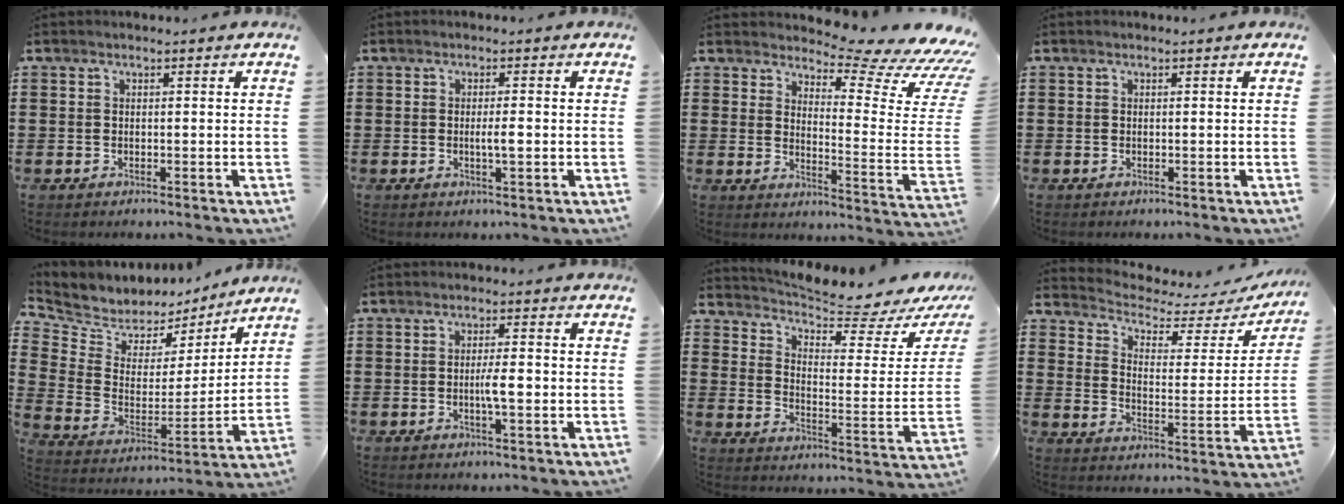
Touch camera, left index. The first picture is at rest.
{"total": 2.2, "force": [-0.2, 0.3, 2.2], "torque": [-0.041, -0.001, -0.004]}
{"total": 7.7, "force": [6.7, 0.9, 3.6], "torque": [-0.066, -0.062, 0.110]}
{"total": 0.0}
{"total": 5.9, "force": [5.2, 2.8, -0.7], "torque": [-0.033, -0.047, 0.090]}
{"total": 3.5, "force": [-0.6, 0.6, 3.4], "torque": [-0.059, 0.002, -0.011]}
{"total": 5.5, "force": [5.0, 0.1, 2.3], "torque": [-0.056, -0.053, 0.080]}
{"total": 3.1, "force": [2.7, 1.0, 1.2], "torque": [-0.045, -0.025, 0.037]}